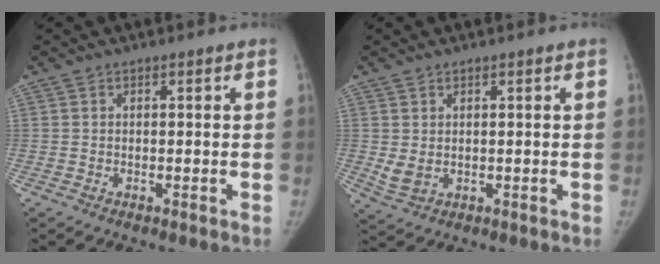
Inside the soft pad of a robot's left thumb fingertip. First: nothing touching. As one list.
[{"total": 3.1, "force": [0.6, 2.2, 2.1], "torque": [-0.040, -0.012, 0.022]}]